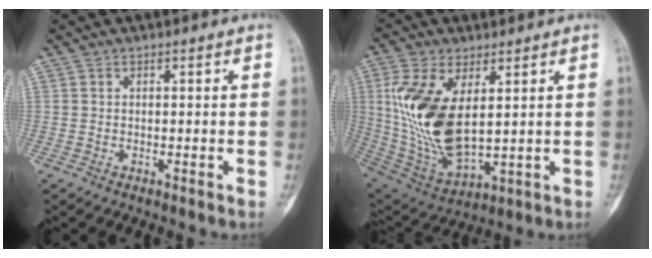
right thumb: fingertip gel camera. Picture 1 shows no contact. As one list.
[{"total": 17.8, "force": [3.4, 9.0, 15.0], "torque": [-0.300, -0.020, 0.082]}]